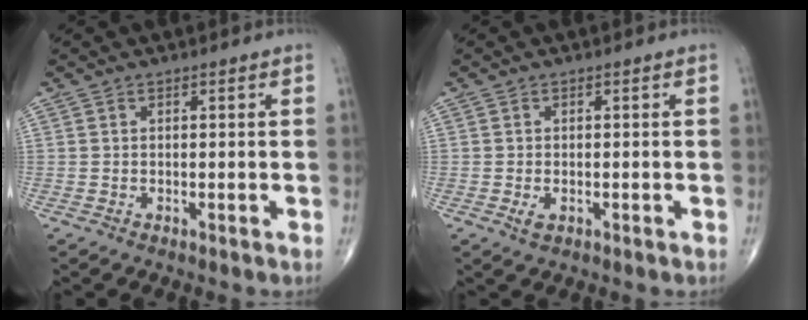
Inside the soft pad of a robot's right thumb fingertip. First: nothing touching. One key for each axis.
{"total": 1.8, "fx": -0.5, "fy": 1.1, "fz": 1.3, "tx": -0.025, "ty": -0.001, "tz": -0.007}